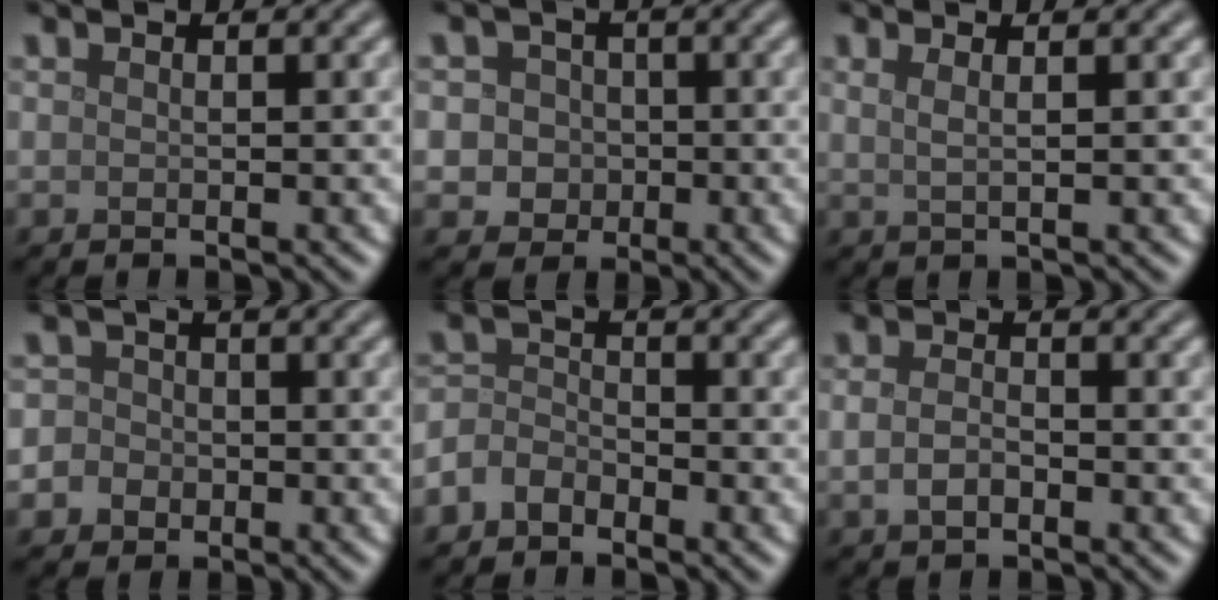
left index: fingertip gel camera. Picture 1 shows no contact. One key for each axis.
{"total": 4.3, "fx": -0.1, "fy": 4.1, "fz": 1.4, "tx": 0.003, "ty": 0.025, "tz": -0.019}
{"total": 2.3, "fx": 1.1, "fy": 1.1, "fz": 1.8, "tx": -0.015, "ty": 0.001, "tz": -0.005}
{"total": 4.0, "fx": -1.0, "fy": 3.7, "fz": 0.9, "tx": 0.011, "ty": 0.015, "tz": -0.040}
{"total": 2.6, "fx": -1.7, "fy": 1.7, "fz": 0.9, "tx": -0.017, "ty": 0.008, "tz": -0.045}
{"total": 1.8, "fx": -0.5, "fy": 1.1, "fz": 1.3, "tx": -0.031, "ty": -0.001, "tz": -0.013}